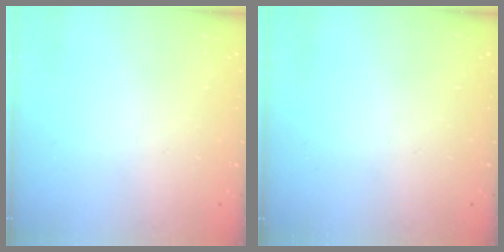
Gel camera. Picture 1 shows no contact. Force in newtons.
{"total": 0.0}